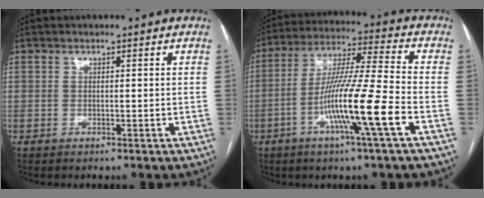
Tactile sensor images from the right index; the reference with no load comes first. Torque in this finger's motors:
{"motor_torque": [1.87, -0.28, 0.72, 0.21]}